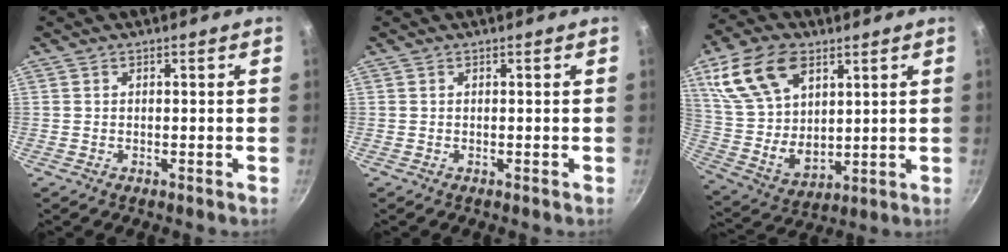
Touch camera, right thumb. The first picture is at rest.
{"total": 0.0}
{"total": 17.7, "force": [8.2, 10.6, 11.5], "torque": [-0.197, -0.029, 0.167]}